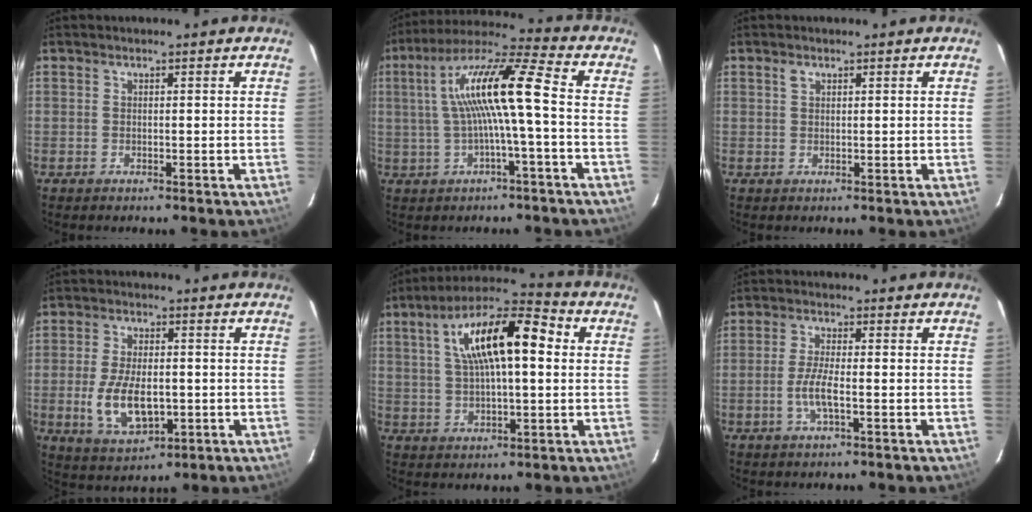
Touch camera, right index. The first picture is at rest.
{"total": 13.3, "force": [0.6, 0.9, 13.3], "torque": [-0.255, 0.022, 0.013]}
{"total": 1.0, "force": [0.6, 0.7, 0.5], "torque": [-0.010, 0.003, 0.011]}
{"total": 10.6, "force": [-2.0, 5.3, 9.0], "torque": [-0.183, -0.010, -0.027]}
{"total": 16.8, "force": [4.3, 6.0, 15.1], "torque": [-0.261, 0.033, 0.065]}
{"total": 4.9, "force": [-1.5, 0.8, 4.6], "torque": [-0.093, -0.003, -0.030]}